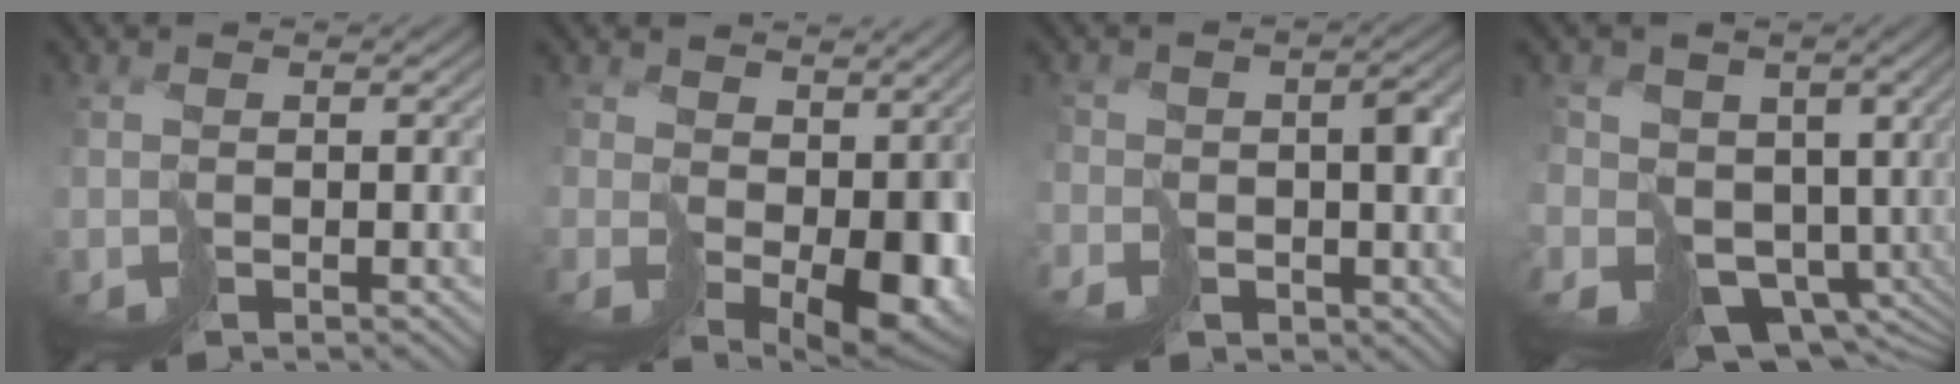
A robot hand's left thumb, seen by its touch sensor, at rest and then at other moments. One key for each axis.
{"total": 8.7, "fx": 1.0, "fy": 6.1, "fz": 6.1, "tx": -0.104, "ty": -0.039, "tz": 0.043}
{"total": 3.8, "fx": -1.7, "fy": 3.0, "fz": 1.6, "tx": -0.012, "ty": 0.000, "tz": -0.032}
{"total": 11.2, "fx": -0.5, "fy": 9.6, "fz": 5.8, "tx": -0.138, "ty": -0.026, "tz": 0.005}